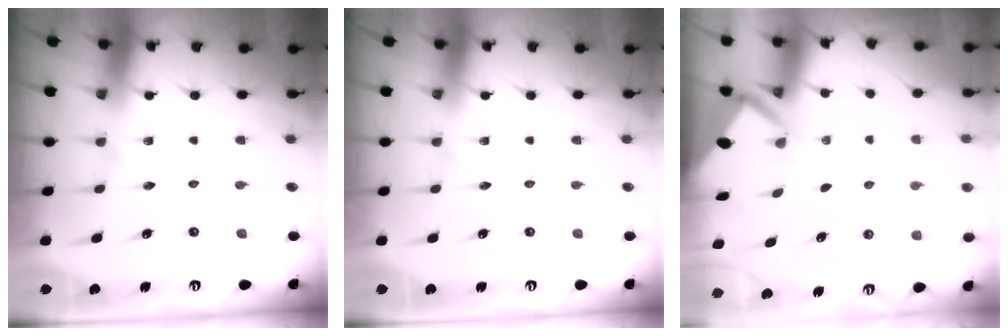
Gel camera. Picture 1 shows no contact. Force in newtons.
{"total": 0.0}
{"total": 2.5, "press": 2.5, "slide": 0.3}